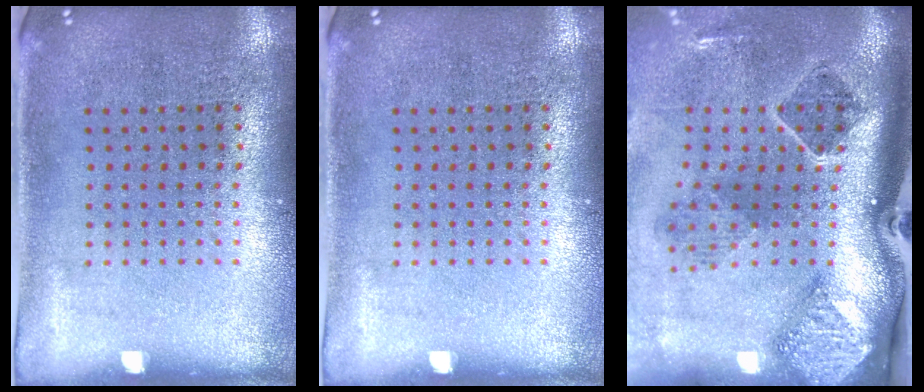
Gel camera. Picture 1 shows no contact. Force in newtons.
{"total": 0.0}
{"total": 3.0, "press": 1.9, "slide": 2.3}